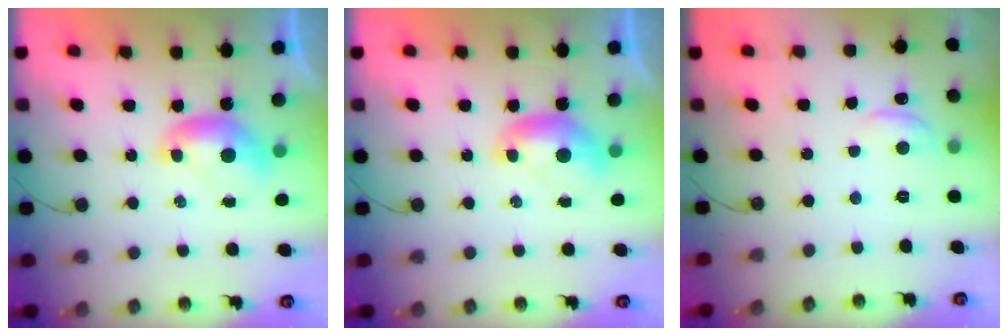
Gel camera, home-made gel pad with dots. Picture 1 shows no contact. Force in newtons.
{"total": 0.0}
{"total": 1.6, "press": 1.3, "slide": 0.8}